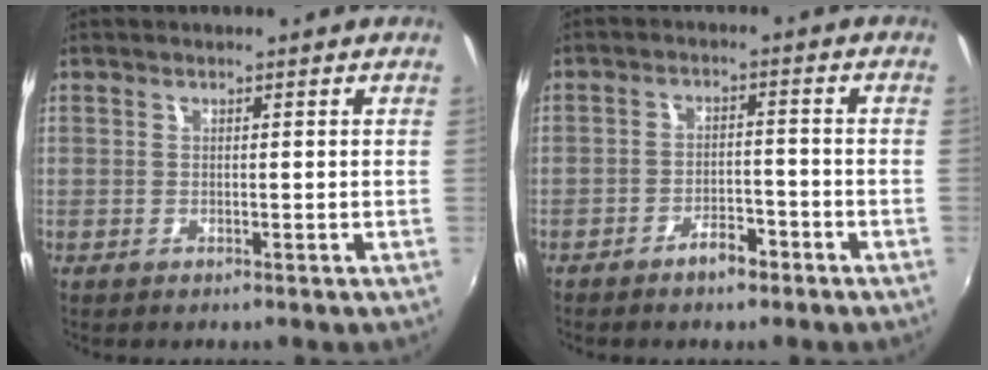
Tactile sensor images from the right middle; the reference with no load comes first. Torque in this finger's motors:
{"motor_torque": [1.07, -1.07, 0.12, 0.05]}